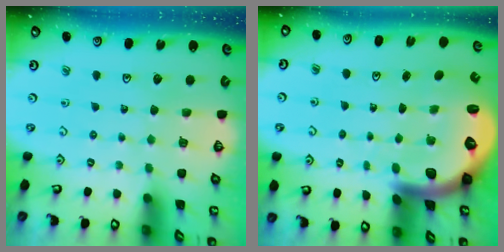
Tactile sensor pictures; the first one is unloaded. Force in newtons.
{"total": 5.5, "press": 5.5, "slide": 0.8}